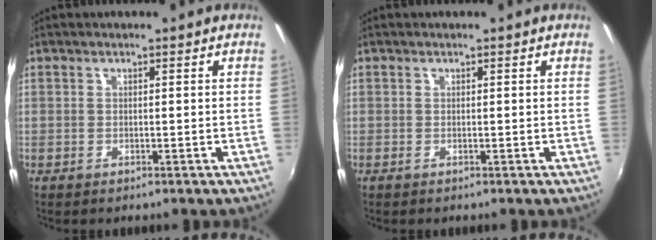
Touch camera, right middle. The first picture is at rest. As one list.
[{"total": 0.0}]